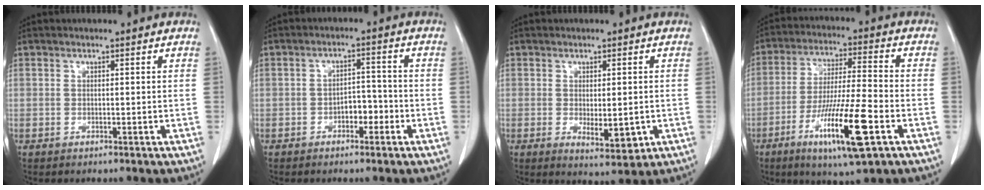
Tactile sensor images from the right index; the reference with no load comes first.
{"total": 3.6, "force": [-1.7, 1.8, 2.6], "torque": [-0.038, 0.012, -0.028]}
{"total": 5.0, "force": [-1.0, 1.8, 4.5], "torque": [-0.063, -0.011, -0.005]}
{"total": 14.5, "force": [-6.2, 1.0, 13.1], "torque": [-0.242, -0.022, -0.105]}